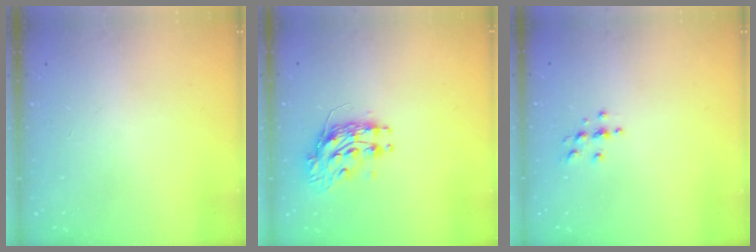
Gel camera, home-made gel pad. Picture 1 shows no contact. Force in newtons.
{"total": 9.3, "press": 9.2, "slide": 0.6}
{"total": 3.2, "press": 3.2, "slide": 0.5}